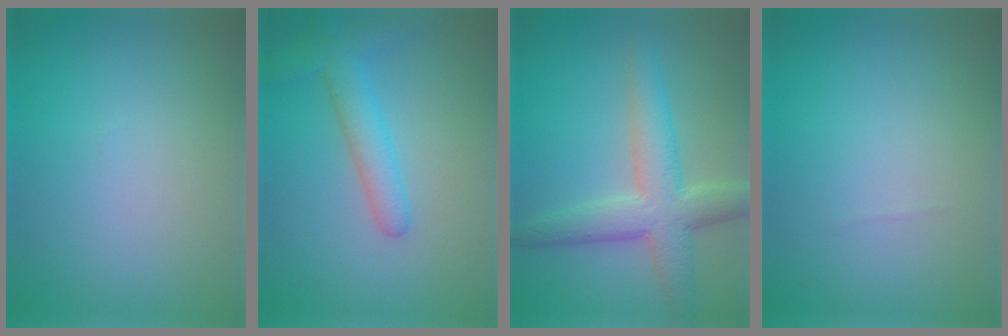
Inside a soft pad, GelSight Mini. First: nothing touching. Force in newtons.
{"total": 3.5, "press": 3.5, "slide": 0.2}
{"total": 5.8, "press": 5.8, "slide": 0.3}
{"total": 0.0}